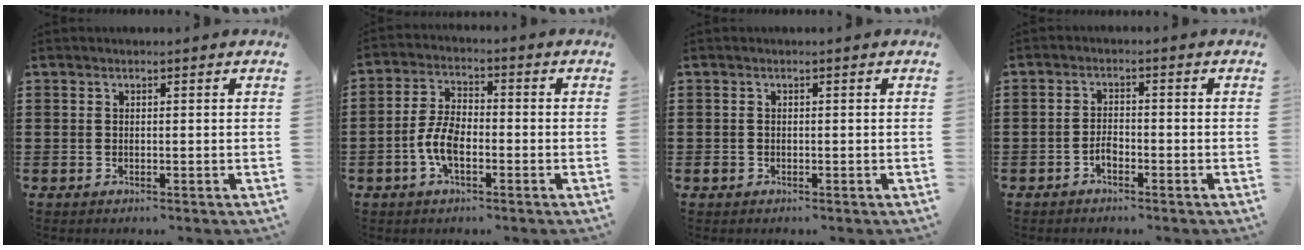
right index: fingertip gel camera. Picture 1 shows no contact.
{"total": 6.1, "force": [-2.0, 3.0, 5.0], "torque": [-0.120, 0.000, -0.044]}
{"total": 0.8, "force": [-0.3, 0.7, 0.1], "torque": [-0.004, 0.004, -0.009]}
{"total": 1.8, "force": [-1.3, 0.9, 0.9], "torque": [-0.021, 0.004, -0.027]}